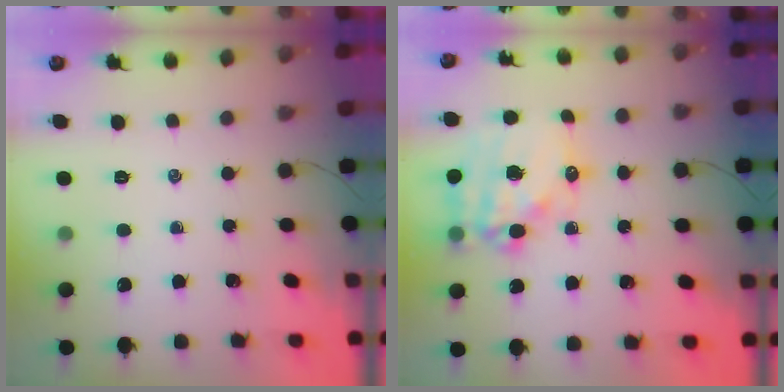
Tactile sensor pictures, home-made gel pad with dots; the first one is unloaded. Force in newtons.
{"total": 16.7, "press": 16.3, "slide": 3.7}